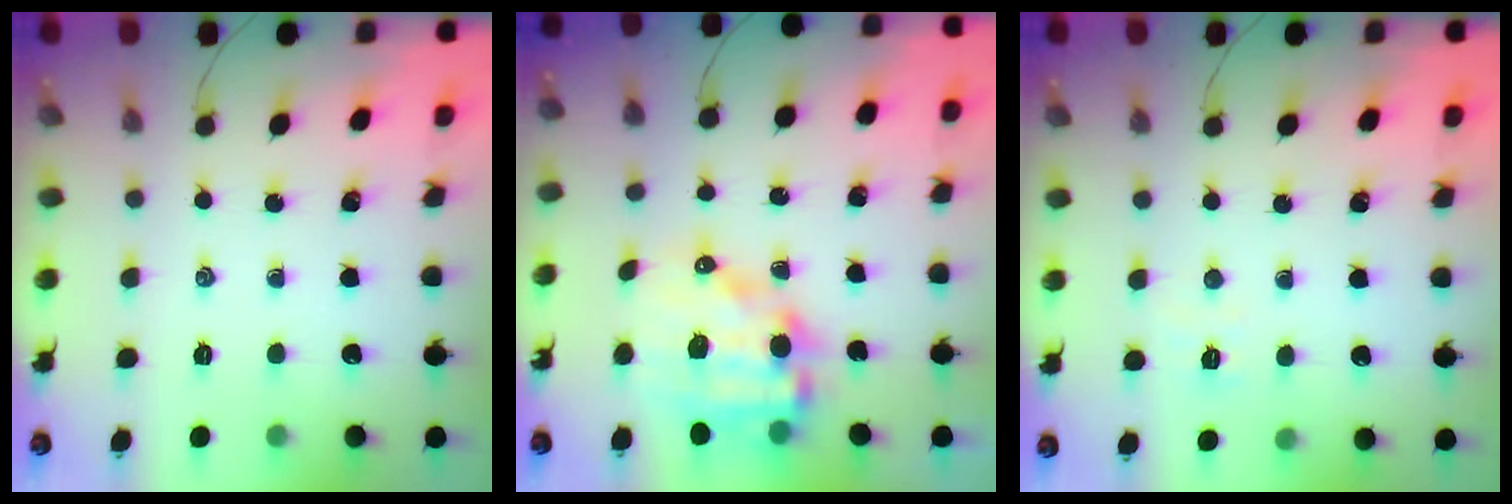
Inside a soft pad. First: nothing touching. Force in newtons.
{"total": 12.8, "press": 12.4, "slide": 3.1}
{"total": 2.7, "press": 2.5, "slide": 0.8}